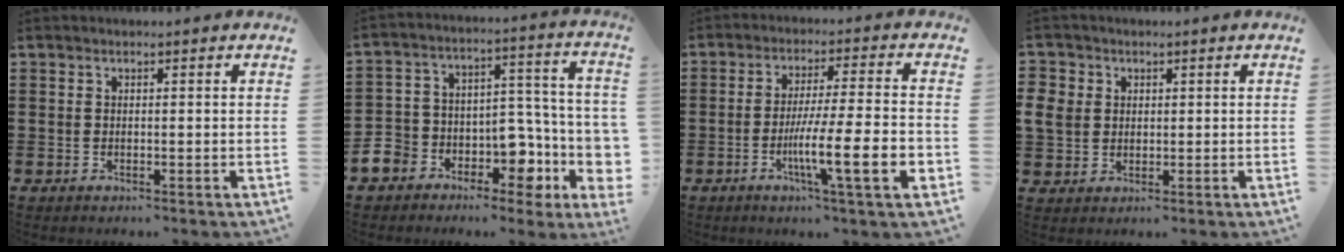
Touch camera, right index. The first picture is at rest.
{"total": 8.8, "force": [-3.9, 7.0, 3.7], "torque": [-0.072, -0.007, -0.062]}
{"total": 11.8, "force": [-3.9, 1.2, 11.1], "torque": [-0.210, -0.015, -0.073]}
{"total": 4.5, "force": [0.8, 4.1, 1.6], "torque": [-0.060, 0.007, 0.010]}